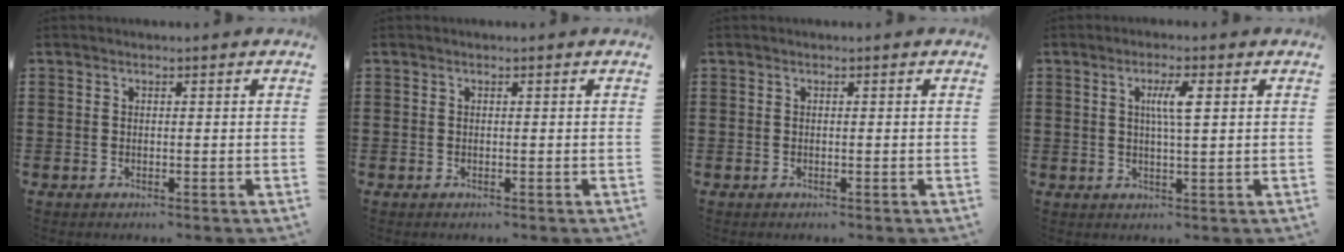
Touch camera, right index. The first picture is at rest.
{"total": 0.0}
{"total": 0.0}
{"total": 4.0, "force": [1.0, 0.5, 3.9], "torque": [-0.078, 0.006, 0.012]}